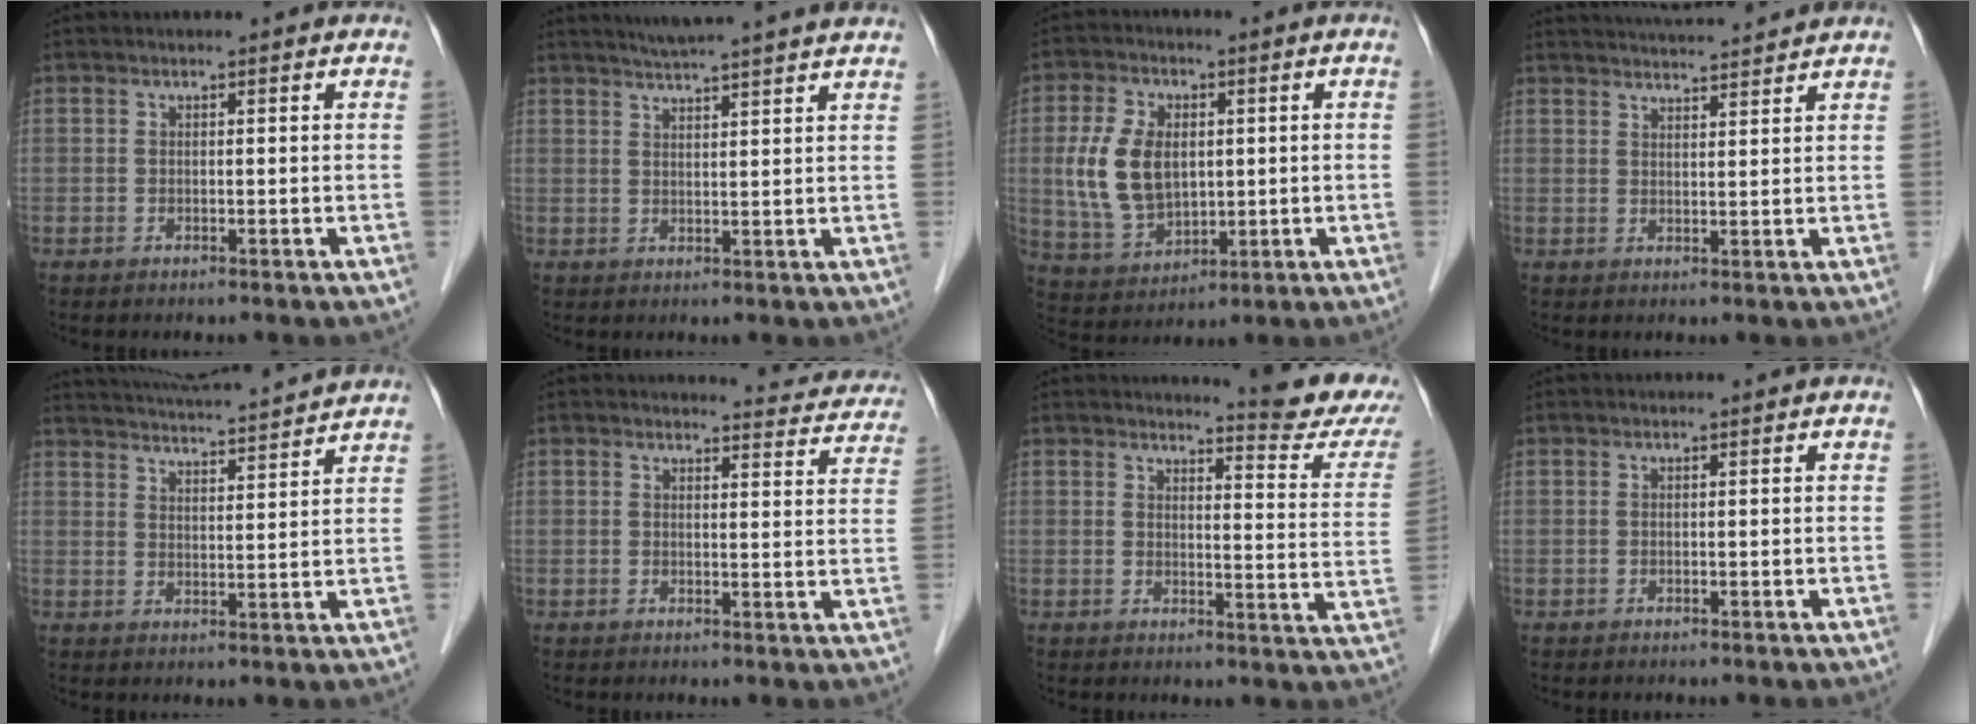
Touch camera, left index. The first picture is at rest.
{"total": 13.5, "force": [12.1, 0.1, 5.9], "torque": [-0.094, 0.015, 0.154]}
{"total": 10.2, "force": [0.8, 6.5, 7.8], "torque": [-0.181, 0.007, 0.028]}
{"total": 9.2, "force": [8.9, 0.4, 2.6], "torque": [-0.045, 0.022, 0.125]}
{"total": 15.8, "force": [15.1, 0.7, 4.8], "torque": [-0.087, 0.019, 0.217]}
{"total": 8.4, "force": [8.1, 1.8, 0.4], "torque": [0.018, -0.026, 0.068]}
{"total": 10.8, "force": [10.1, 0.3, 3.7], "torque": [-0.035, -0.062, 0.101]}
{"total": 0.0}